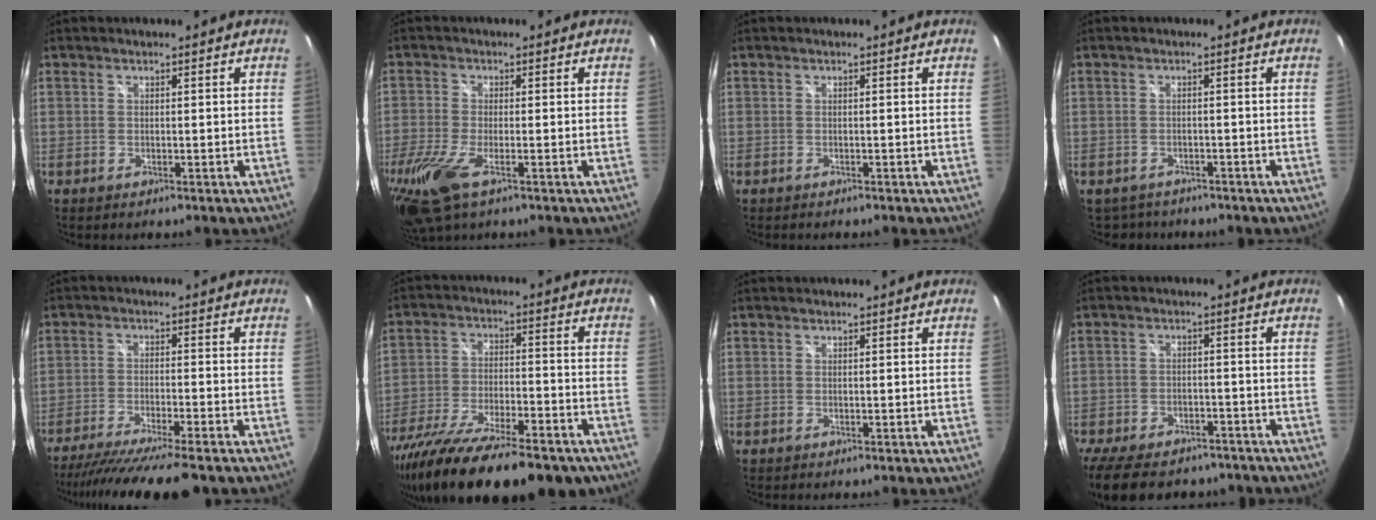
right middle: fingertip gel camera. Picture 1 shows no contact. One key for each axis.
{"total": 12.9, "fx": -7.1, "fy": 4.5, "fz": 9.8, "tx": -0.229, "ty": -0.054, "tz": -0.133}
{"total": 0.7, "fx": -0.7, "fy": 0.2, "fz": 0.2, "tx": -0.004, "ty": -0.004, "tz": -0.012}
{"total": 4.0, "fx": -3.2, "fy": 2.3, "fz": 0.2, "tx": -0.012, "ty": -0.004, "tz": -0.047}
{"total": 14.8, "fx": -12.8, "fy": 0.3, "fz": 7.5, "tx": -0.150, "ty": -0.036, "tz": -0.205}
{"total": 27.7, "fx": -20.8, "fy": 8.8, "fz": 16.1, "tx": -0.306, "ty": -0.069, "tz": -0.316}
{"total": 0.0}
{"total": 18.8, "fx": -14.4, "fy": 8.6, "fz": 8.5, "tx": -0.199, "ty": -0.019, "tz": -0.207}